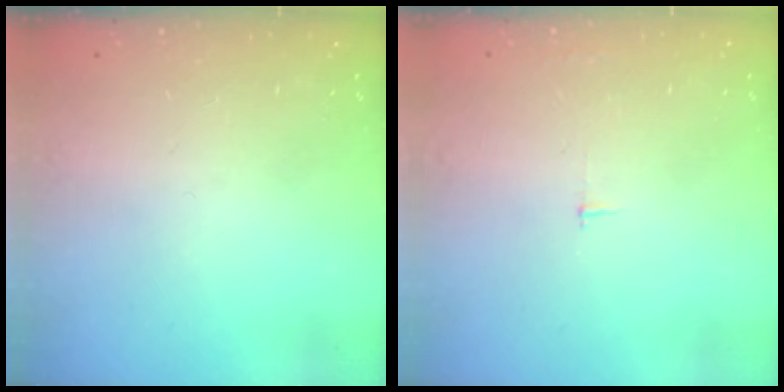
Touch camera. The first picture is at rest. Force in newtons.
{"total": 2.3, "press": 2.3, "slide": 0.2}